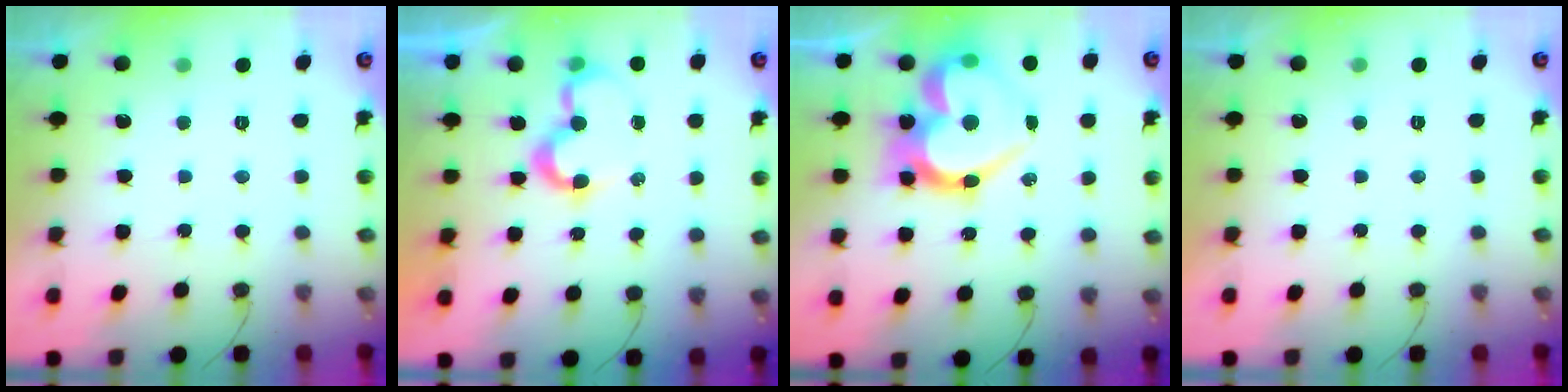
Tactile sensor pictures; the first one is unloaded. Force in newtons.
{"total": 8.3, "press": 8.2, "slide": 1.0}
{"total": 21.7, "press": 21.6, "slide": 1.9}
{"total": 1.8, "press": 1.8, "slide": 0.0}